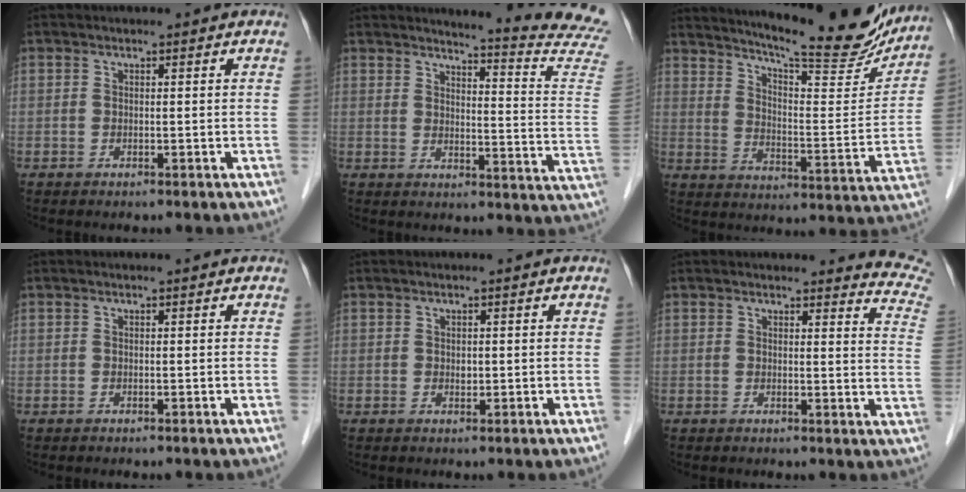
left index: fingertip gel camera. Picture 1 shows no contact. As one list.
[{"total": 16.7, "force": [15.9, -1.7, 4.7], "torque": [-0.064, -0.145, 0.162]}, {"total": 21.8, "force": [19.5, 2.3, 9.4], "torque": [-0.143, -0.047, 0.260]}, {"total": 0.0}, {"total": 0.8, "force": [0.0, 0.6, 0.6], "torque": [-0.009, -0.003, -0.001]}, {"total": 8.4, "force": [8.4, -0.3, 0.2], "torque": [0.012, -0.093, 0.056]}]